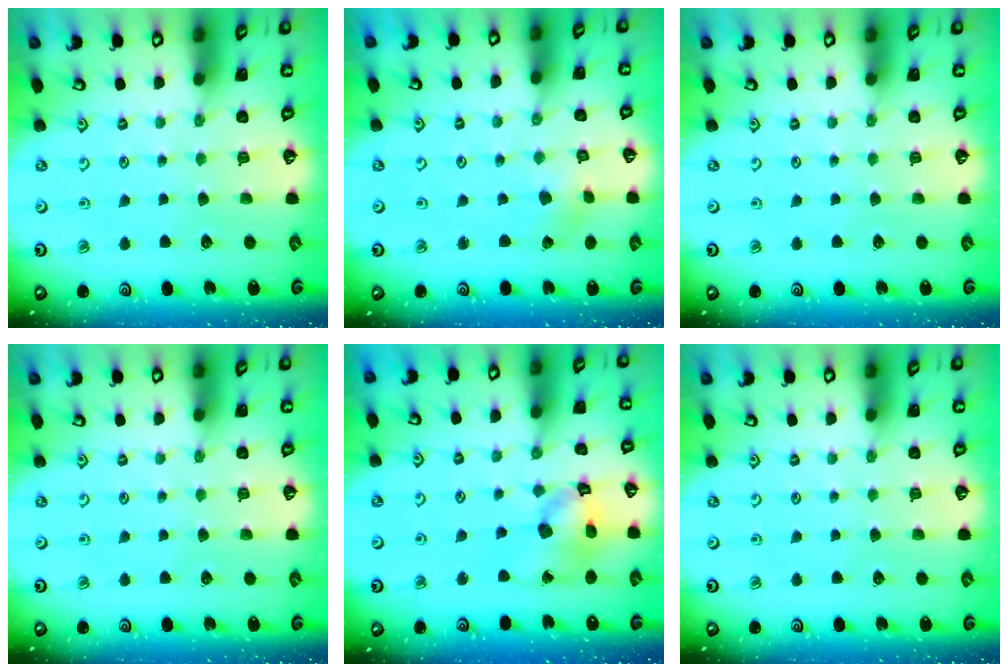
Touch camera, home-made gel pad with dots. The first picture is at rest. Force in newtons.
{"total": 2.2, "press": 2.2, "slide": 0.4}
{"total": 0.0}
{"total": 0.0}
{"total": 13.4, "press": 13.3, "slide": 1.8}
{"total": 0.0}